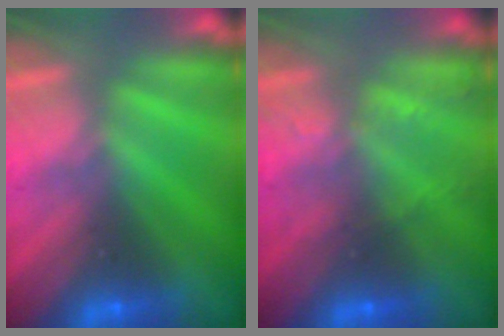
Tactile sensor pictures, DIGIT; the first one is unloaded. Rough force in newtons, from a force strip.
{"total": 2.1}